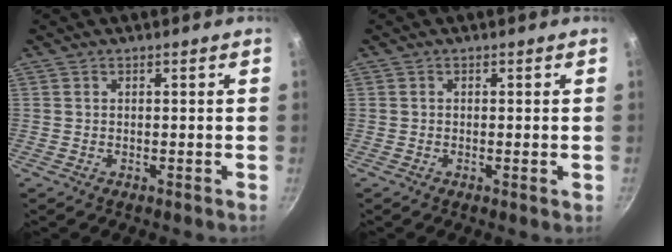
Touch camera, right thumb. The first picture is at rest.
{"total": 0.9, "force": [-0.2, 0.0, 0.8], "torque": [-0.014, -0.002, -0.005]}